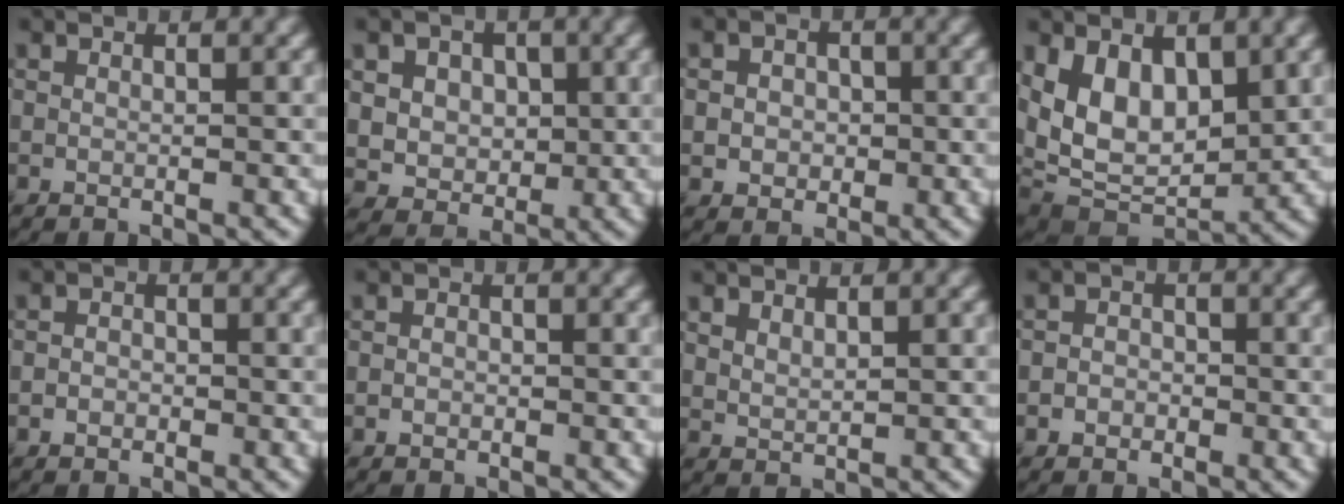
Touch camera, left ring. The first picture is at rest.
{"total": 6.0, "force": [1.7, 4.9, 3.0], "torque": [-0.056, 0.012, 0.030]}
{"total": 2.9, "force": [0.0, 2.4, 1.6], "torque": [-0.024, 0.002, -0.010]}
{"total": 8.5, "force": [1.8, 5.1, 6.6], "torque": [-0.111, -0.011, 0.030]}
{"total": 1.2, "force": [-0.5, 1.0, 0.6], "torque": [-0.004, 0.000, -0.014]}
{"total": 0.9, "force": [-0.3, 0.7, 0.5], "torque": [-0.008, 0.000, -0.008]}
{"total": 1.3, "force": [1.0, 0.4, 0.6], "torque": [-0.016, -0.003, 0.024]}
{"total": 1.7, "force": [-0.6, 1.4, 0.7], "torque": [0.002, 0.002, -0.017]}